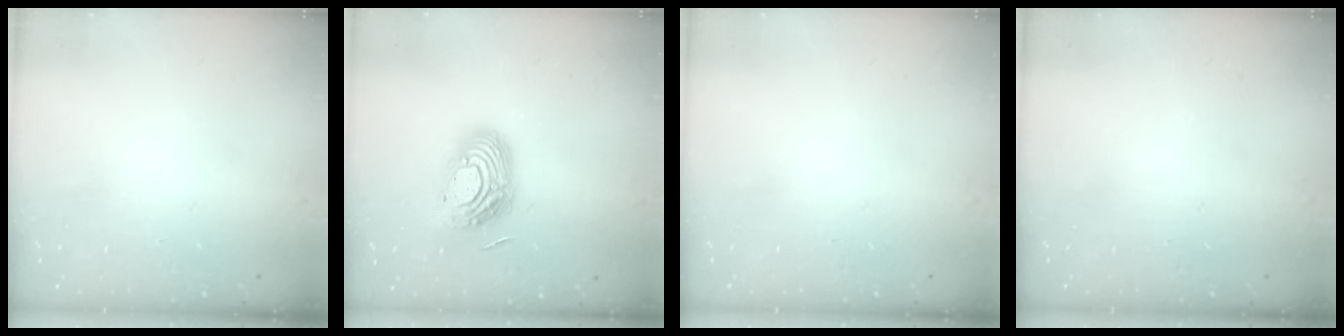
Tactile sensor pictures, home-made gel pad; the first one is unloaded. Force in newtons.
{"total": 13.3, "press": 13.3, "slide": 1.0}
{"total": 0.0}
{"total": 0.0}